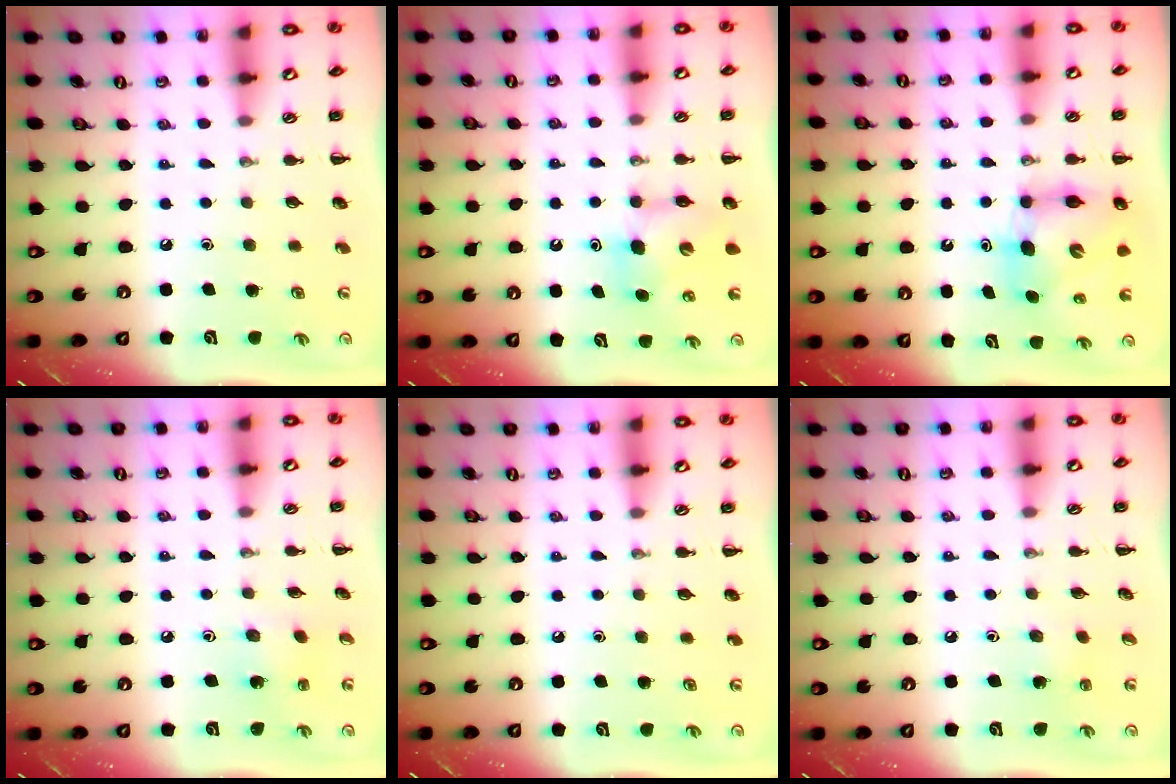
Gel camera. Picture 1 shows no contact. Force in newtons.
{"total": 7.5, "press": 7.5, "slide": 0.5}
{"total": 6.8, "press": 6.7, "slide": 1.1}
{"total": 1.6, "press": 1.5, "slide": 0.5}
{"total": 0.0}
{"total": 4.7, "press": 4.5, "slide": 1.3}